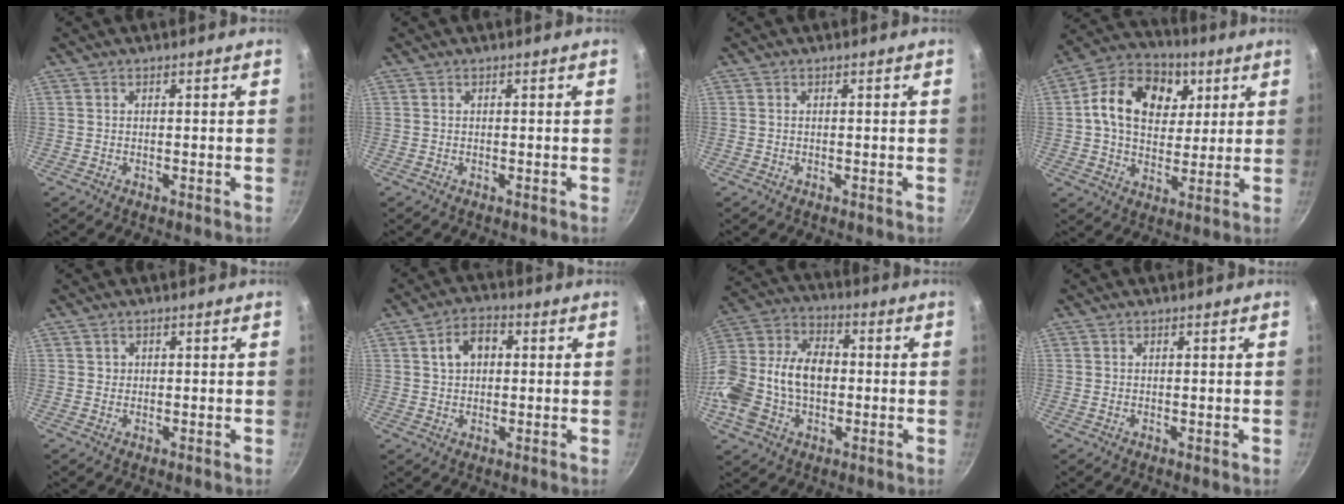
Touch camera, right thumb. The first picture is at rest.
{"total": 0.0}
{"total": 0.0}
{"total": 17.0, "force": [4.7, 12.6, 10.4], "torque": [-0.150, 0.004, 0.065]}
{"total": 0.8, "force": [0.2, 0.8, 0.1], "torque": [0.008, 0.002, 0.002]}
{"total": 6.5, "force": [1.4, 4.6, 4.4], "torque": [-0.050, 0.013, 0.018]}
{"total": 18.7, "force": [-2.1, 13.2, 13.1], "torque": [-0.248, 0.048, -0.044]}
{"total": 0.0}